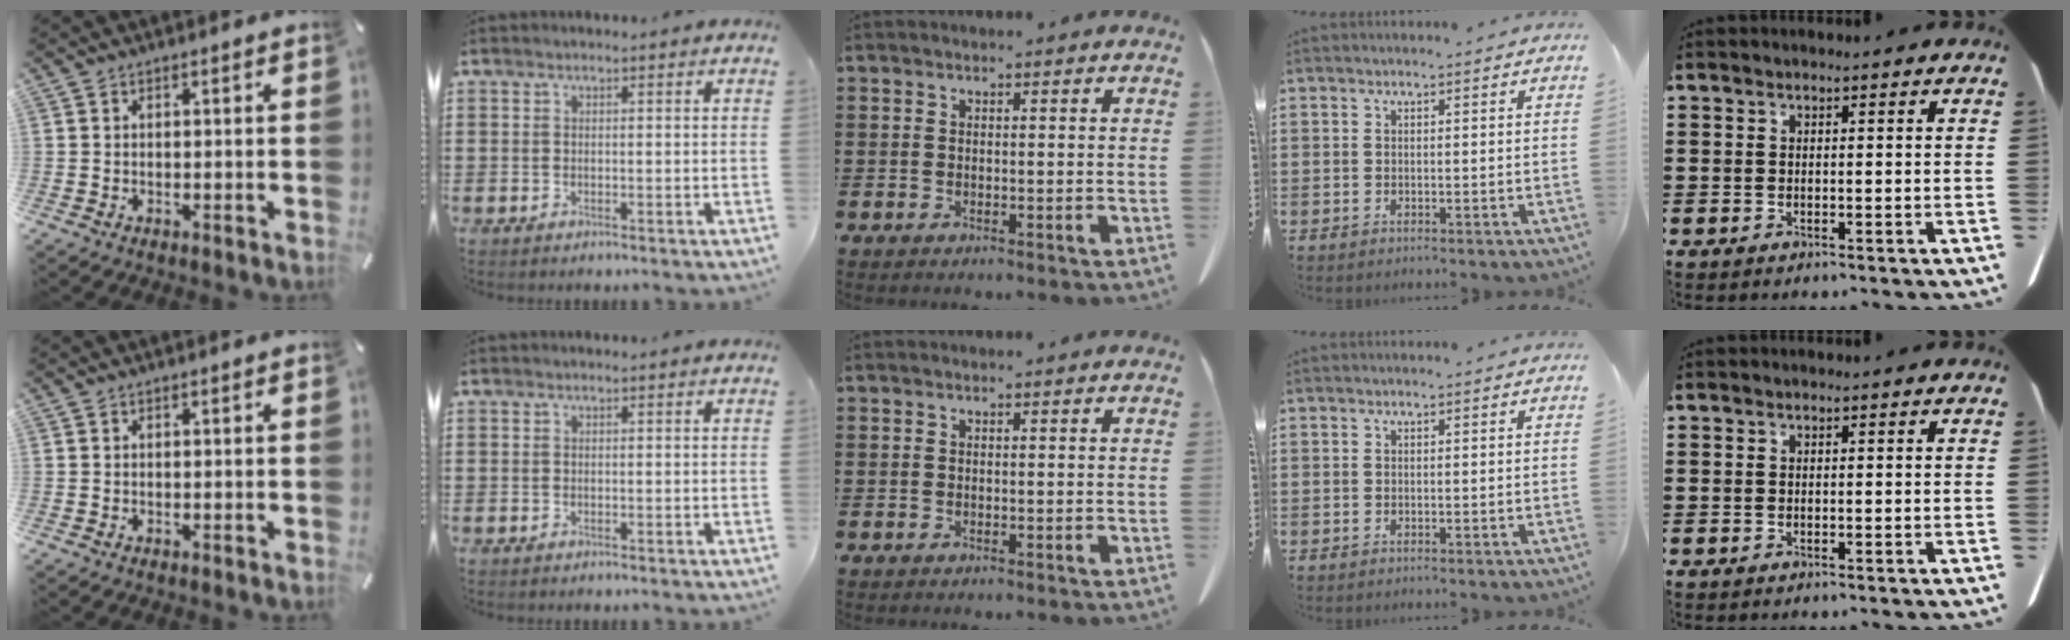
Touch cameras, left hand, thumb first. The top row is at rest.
{}